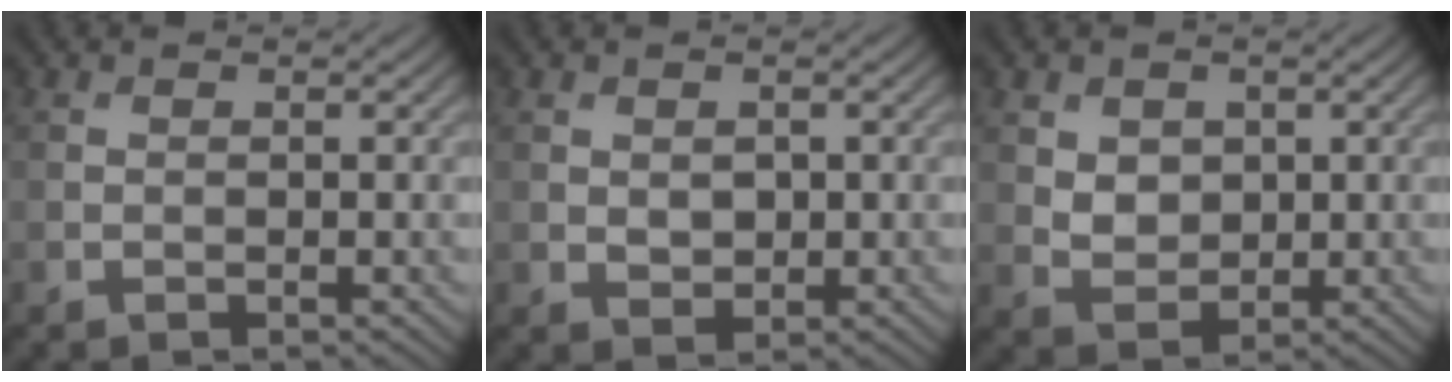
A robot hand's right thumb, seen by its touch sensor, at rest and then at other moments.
{"total": 1.7, "force": [0.2, 1.3, 1.1], "torque": [-0.025, -0.006, 0.008]}
{"total": 3.3, "force": [1.1, 2.7, 1.7], "torque": [-0.048, -0.006, 0.019]}